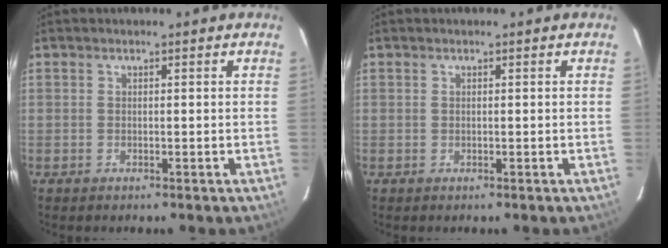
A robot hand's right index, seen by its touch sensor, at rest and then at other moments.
{"total": 0.0}